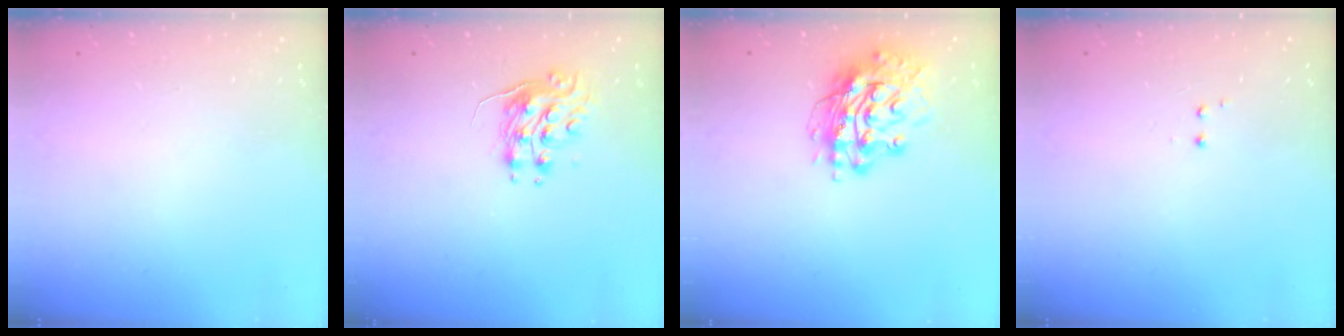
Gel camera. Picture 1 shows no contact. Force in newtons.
{"total": 8.2, "press": 8.2, "slide": 0.1}
{"total": 15.2, "press": 15.1, "slide": 1.6}
{"total": 1.2, "press": 1.0, "slide": 0.6}